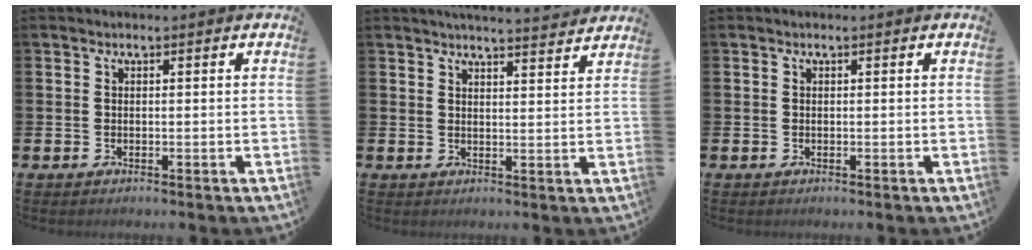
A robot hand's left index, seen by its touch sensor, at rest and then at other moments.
{"total": 3.6, "force": [3.6, -0.3, 0.3], "torque": [-0.005, -0.026, 0.062]}
{"total": 0.0}